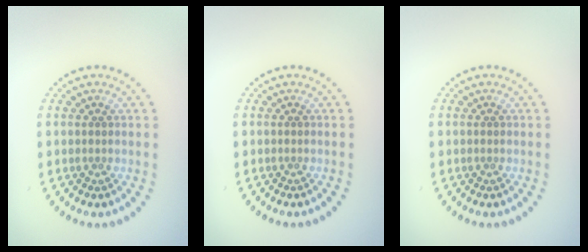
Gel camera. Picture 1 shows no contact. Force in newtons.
{"total": 0.0}
{"total": 0.0}